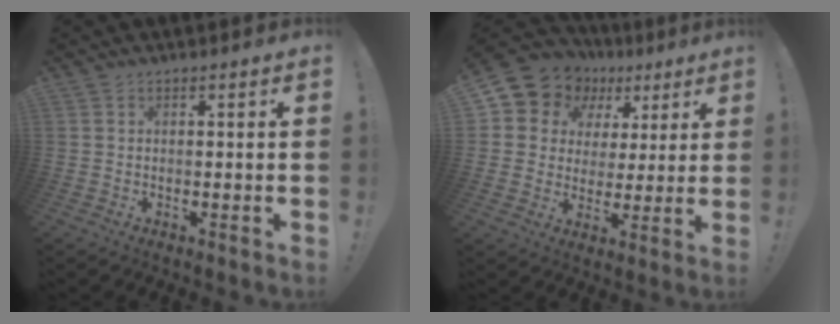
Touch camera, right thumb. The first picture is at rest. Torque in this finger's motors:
{"motor_torque": [0.26, 0.26, 0.12, 0.05, 0.05]}